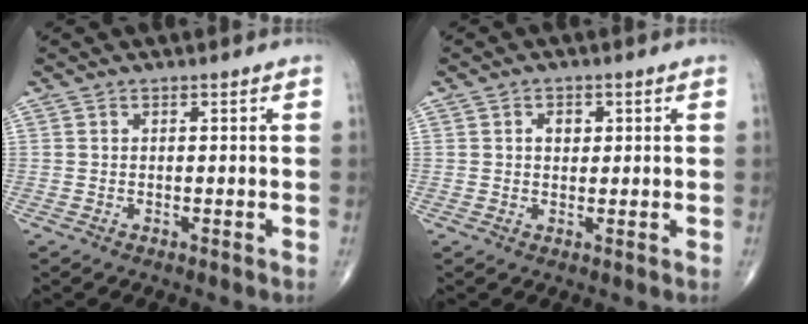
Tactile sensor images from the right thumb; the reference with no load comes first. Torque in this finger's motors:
{"motor_torque": [0.06, -0.02, 0.14, 0.02, 0.00]}